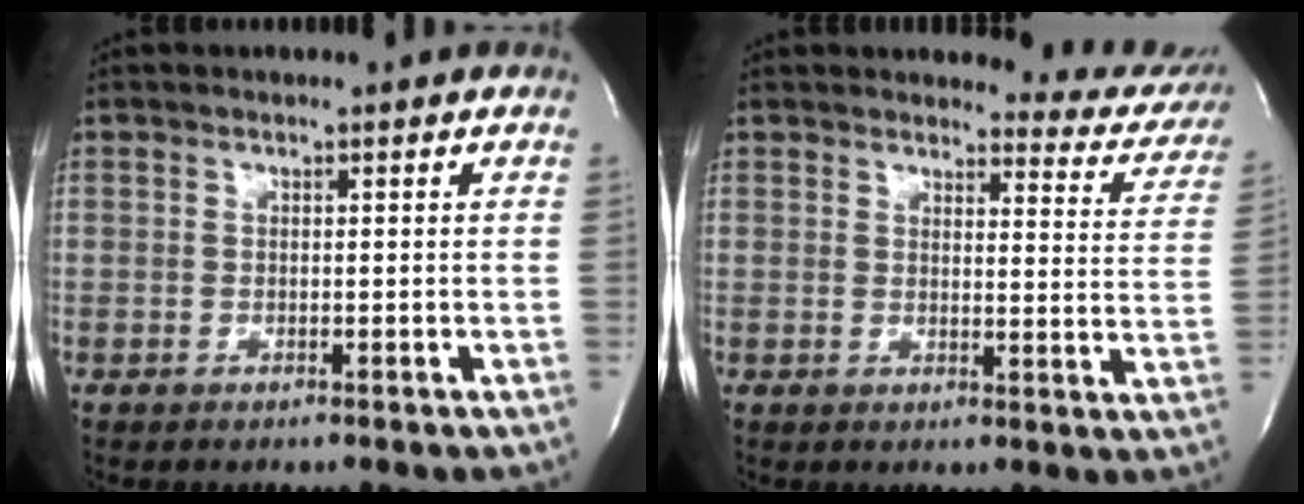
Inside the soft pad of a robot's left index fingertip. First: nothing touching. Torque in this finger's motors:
{"motor_torque": [0.64, -0.68, 0.38, 0.05]}